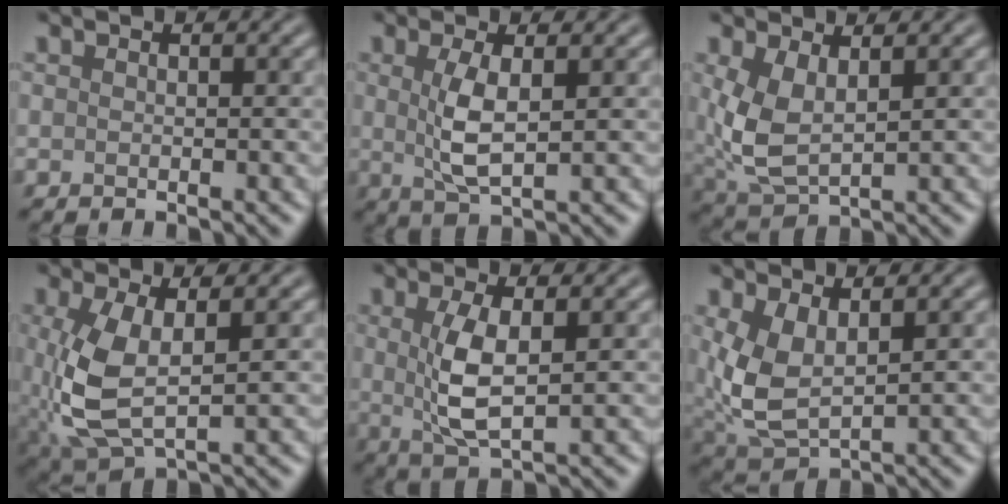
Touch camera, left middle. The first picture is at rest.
{"total": 3.6, "force": [0.5, 1.1, 3.4], "torque": [-0.078, -0.004, 0.013]}
{"total": 4.6, "force": [1.0, 2.4, 3.8], "torque": [-0.096, -0.007, 0.027]}
{"total": 6.3, "force": [0.1, 2.9, 5.6], "torque": [-0.139, -0.009, 0.007]}
{"total": 4.5, "force": [0.6, 1.5, 4.2], "torque": [-0.096, -0.004, 0.015]}
{"total": 5.2, "force": [1.0, 2.8, 4.2], "torque": [-0.110, -0.011, 0.027]}